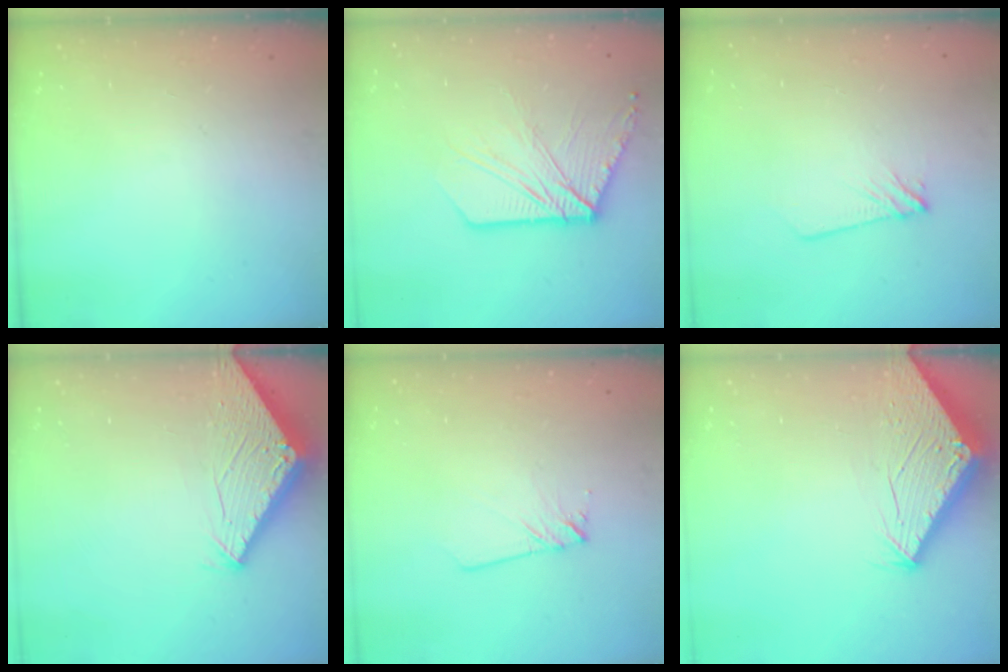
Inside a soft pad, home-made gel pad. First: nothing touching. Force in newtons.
{"total": 14.0, "press": 13.9, "slide": 1.7}
{"total": 3.8, "press": 3.7, "slide": 0.6}
{"total": 2.8, "press": 2.8, "slide": 0.2}
{"total": 3.5, "press": 3.5, "slide": 0.4}
{"total": 2.7, "press": 2.7, "slide": 0.1}